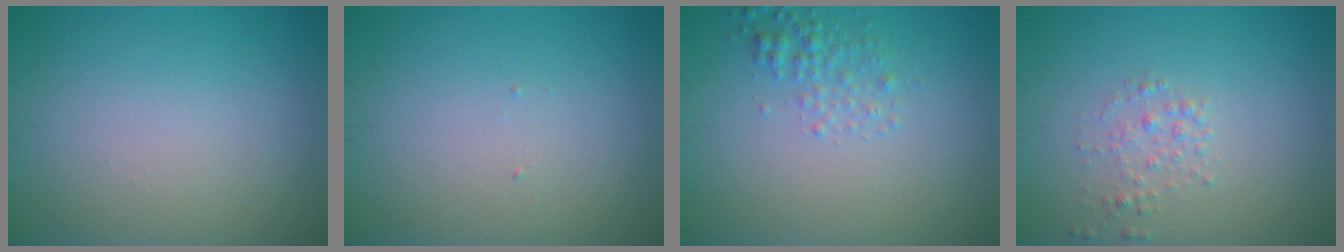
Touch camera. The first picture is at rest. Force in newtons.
{"total": 0.0}
{"total": 1.8, "press": 1.8, "slide": 0.1}
{"total": 1.4, "press": 1.4, "slide": 0.0}